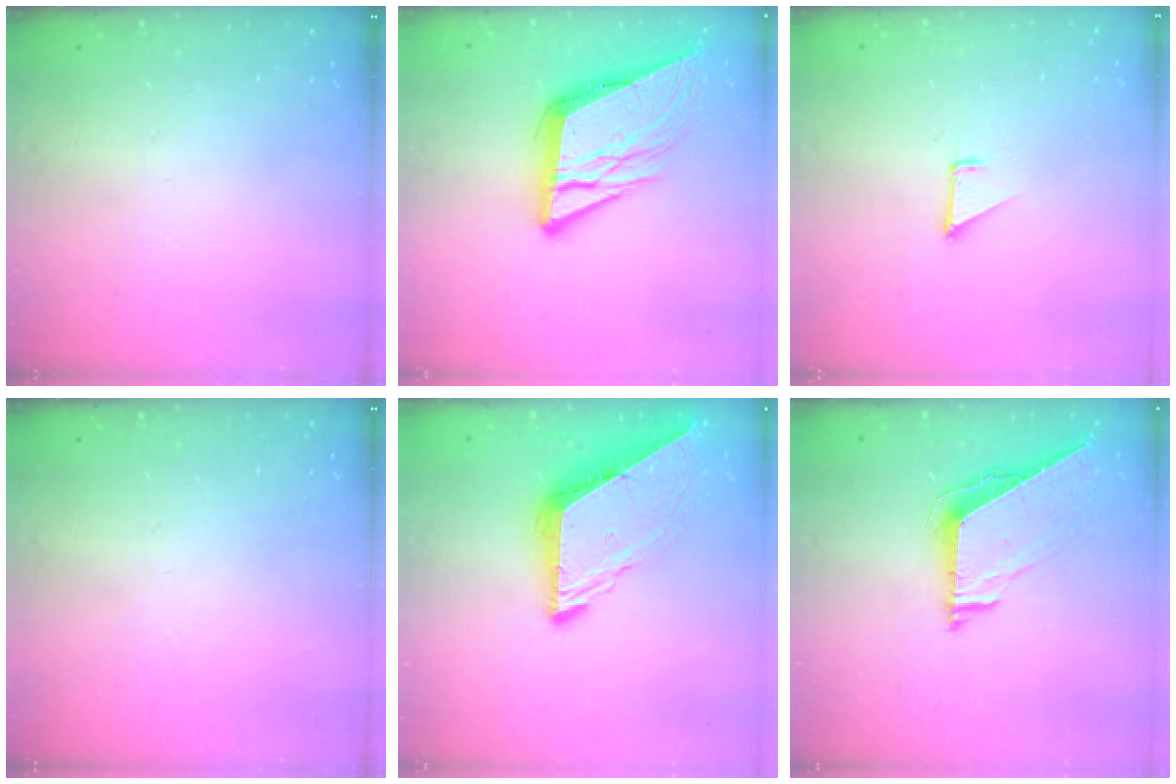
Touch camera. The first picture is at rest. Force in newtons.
{"total": 13.7, "press": 13.4, "slide": 2.6}
{"total": 1.4, "press": 1.3, "slide": 0.1}
{"total": 0.0}
{"total": 9.9, "press": 9.9, "slide": 1.1}
{"total": 7.6, "press": 7.6, "slide": 0.7}